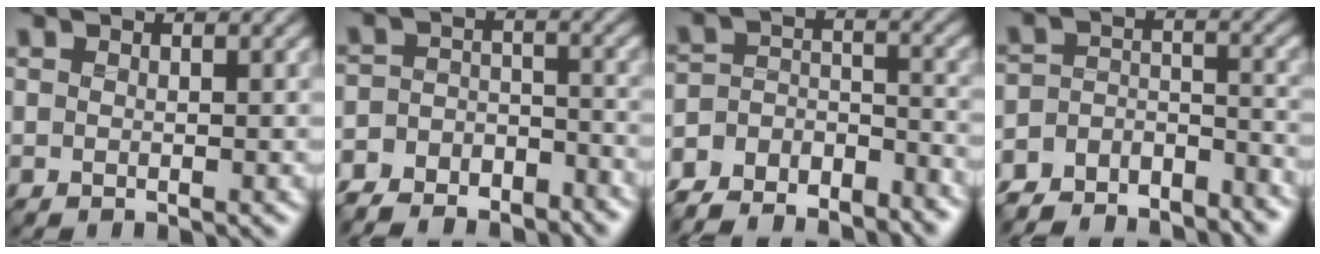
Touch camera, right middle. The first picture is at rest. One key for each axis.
{"total": 7.0, "fx": -6.4, "fy": 2.7, "fz": 1.2, "tx": -0.023, "ty": -0.009, "tz": -0.106}
{"total": 8.1, "fx": -7.3, "fy": 2.8, "fz": 2.1, "tx": -0.044, "ty": -0.005, "tz": -0.125}
{"total": 8.3, "fx": -7.5, "fy": 3.0, "fz": 1.9, "tx": -0.040, "ty": -0.001, "tz": -0.121}